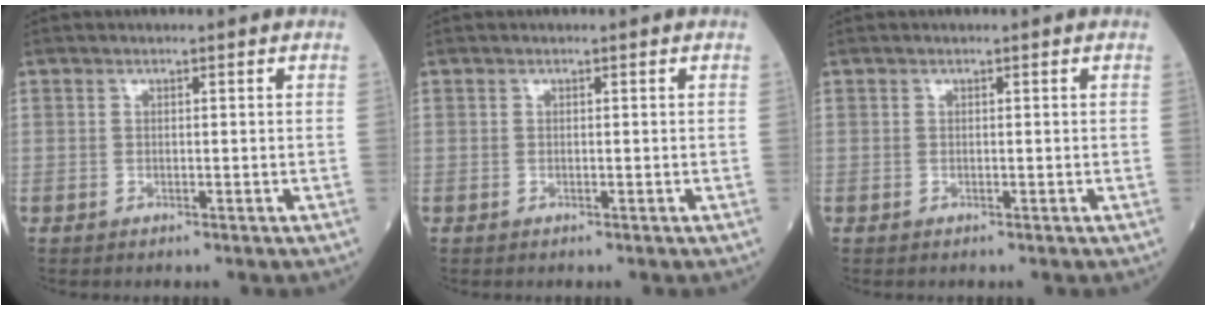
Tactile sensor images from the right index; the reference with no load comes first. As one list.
[{"total": 0.0}, {"total": 0.0}]